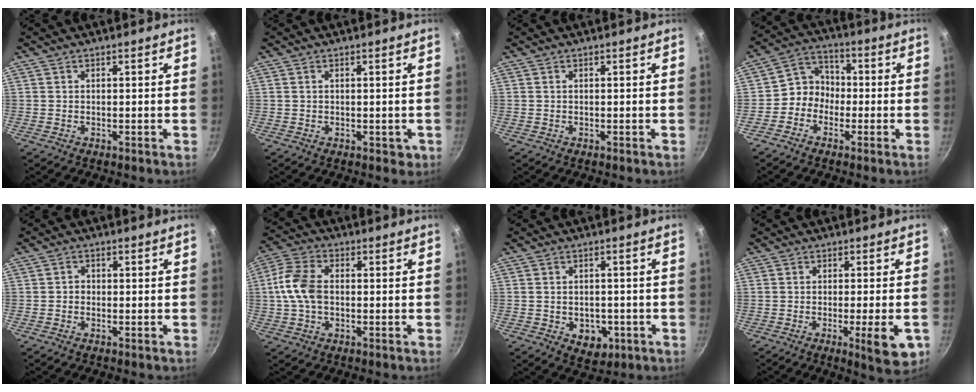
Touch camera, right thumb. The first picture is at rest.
{"total": 2.1, "force": [-0.1, 1.4, 1.6], "torque": [-0.014, 0.000, 0.001]}
{"total": 0.0}
{"total": 6.6, "force": [-1.8, 5.8, 2.5], "torque": [-0.006, 0.034, -0.050]}
{"total": 1.2, "force": [-0.5, 1.0, 0.4], "torque": [-0.003, 0.005, -0.012]}
{"total": 9.1, "force": [-0.2, 5.9, 6.9], "torque": [-0.141, 0.023, -0.014]}
{"total": 6.2, "force": [-2.0, 4.6, 3.7], "torque": [-0.033, 0.006, -0.016]}
{"total": 8.4, "force": [-2.9, 1.5, 7.8], "torque": [-0.098, 0.001, -0.038]}